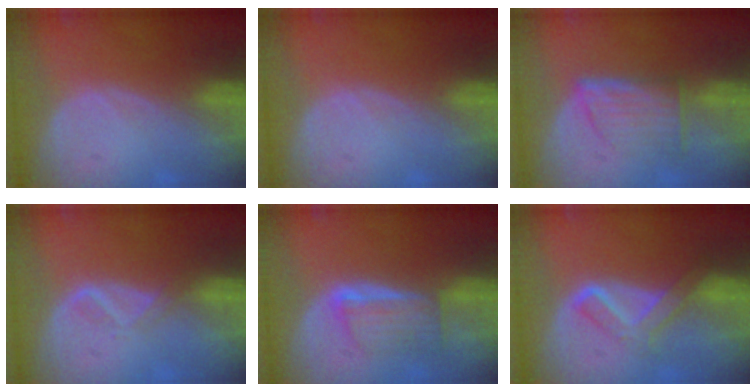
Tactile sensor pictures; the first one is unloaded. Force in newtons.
{"total": 0.0}
{"total": 6.3, "press": 5.9, "slide": 2.1}
{"total": 2.1, "press": 2.0, "slide": 0.6}
{"total": 5.6, "press": 5.3, "slide": 1.7}
{"total": 5.3, "press": 5.3, "slide": 0.2}